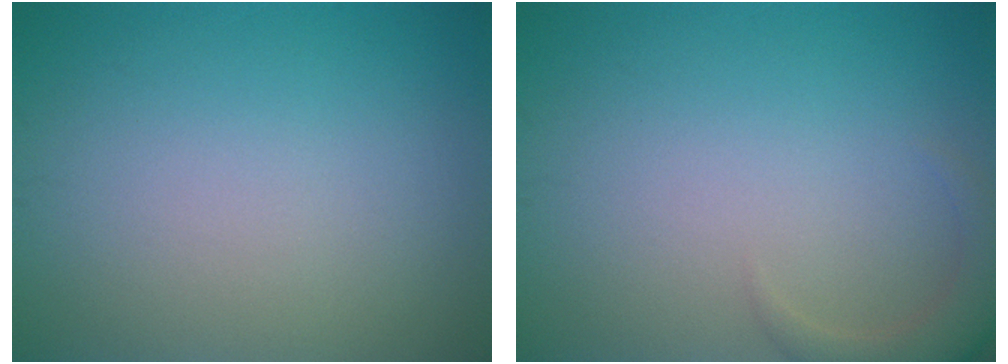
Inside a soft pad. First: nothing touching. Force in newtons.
{"total": 2.6, "press": 2.6, "slide": 0.3}